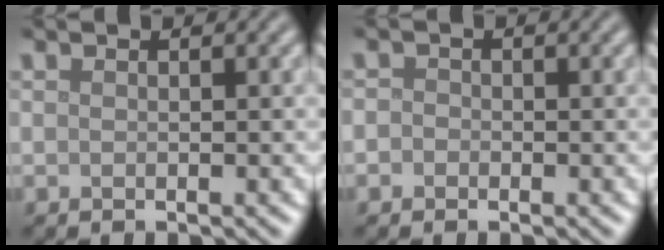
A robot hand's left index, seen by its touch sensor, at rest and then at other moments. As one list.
[{"total": 1.2, "force": [-0.1, 1.1, 0.4], "torque": [0.002, 0.001, -0.015]}]